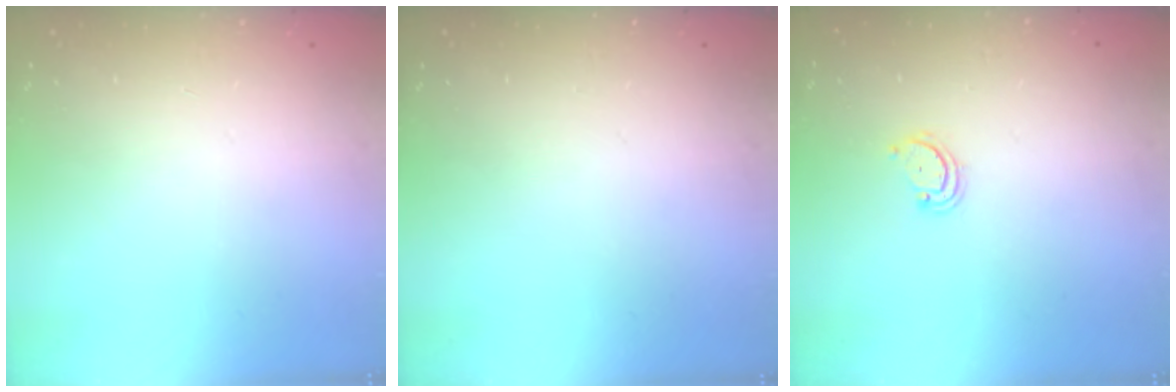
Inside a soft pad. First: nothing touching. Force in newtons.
{"total": 0.0}
{"total": 2.6, "press": 2.6, "slide": 0.3}